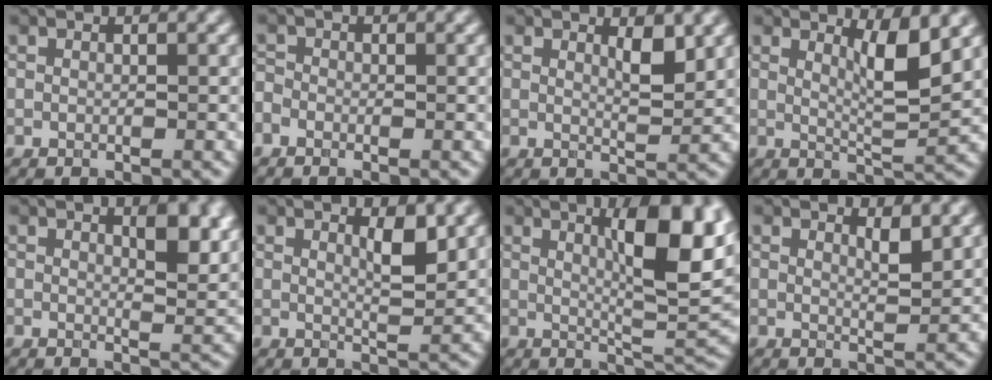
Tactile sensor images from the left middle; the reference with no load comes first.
{"total": 1.1, "force": [-0.9, 0.6, 0.2], "torque": [-0.006, 0.000, -0.012]}
{"total": 2.1, "force": [0.9, 0.5, 1.8], "torque": [-0.028, -0.004, 0.022]}
{"total": 3.9, "force": [1.6, 0.7, 3.5], "torque": [-0.056, -0.009, 0.035]}
{"total": 3.8, "force": [1.7, 1.3, 3.1], "torque": [-0.045, -0.006, 0.034]}
{"total": 2.5, "force": [1.0, 0.5, 2.2], "torque": [-0.035, -0.004, 0.024]}
{"total": 9.5, "force": [3.0, 2.2, 8.7], "torque": [-0.111, 0.001, 0.056]}
{"total": 1.7, "force": [0.9, 0.3, 1.3], "torque": [-0.019, -0.002, 0.020]}